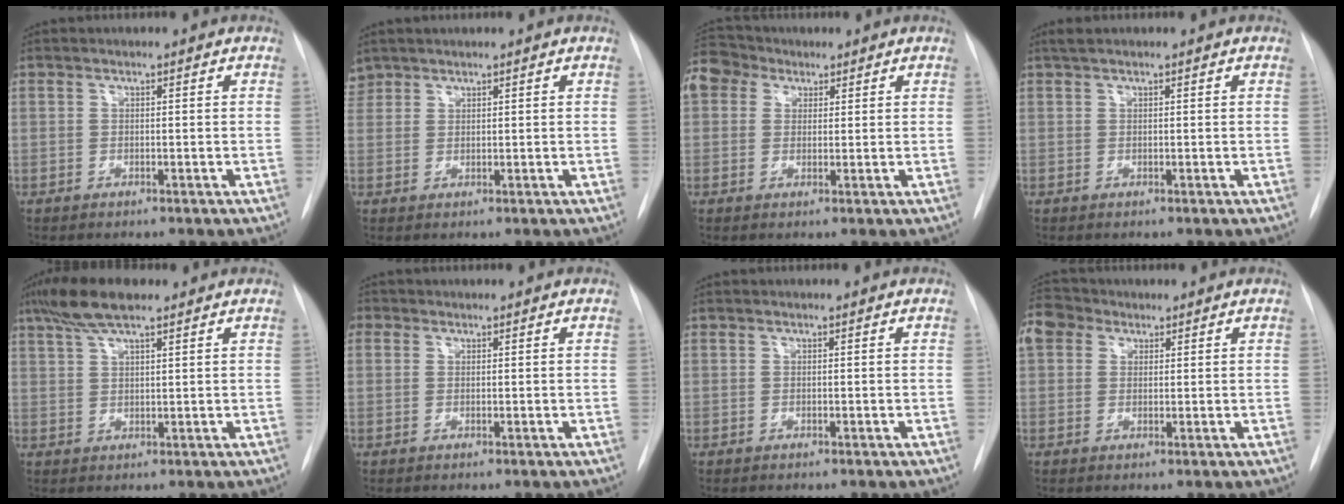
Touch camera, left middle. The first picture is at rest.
{"total": 2.1, "force": [1.9, 1.0, -0.2], "torque": [0.003, 0.012, 0.037]}
{"total": 10.9, "force": [6.0, 8.2, 4.0], "torque": [-0.114, 0.055, 0.114]}
{"total": 1.4, "force": [1.0, 0.2, 0.9], "torque": [-0.019, 0.016, 0.020]}
{"total": 7.1, "force": [5.1, 1.3, 4.8], "torque": [-0.098, 0.016, 0.093]}
{"total": 0.9, "force": [0.3, 0.8, -0.2], "torque": [0.014, 0.001, 0.002]}
{"total": 0.0}
{"total": 6.4, "force": [3.6, 4.7, 2.4], "torque": [-0.062, 0.034, 0.073]}